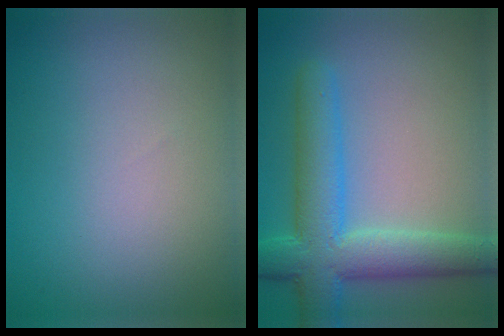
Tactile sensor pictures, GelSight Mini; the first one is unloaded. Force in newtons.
{"total": 7.1, "press": 7.1, "slide": 0.3}